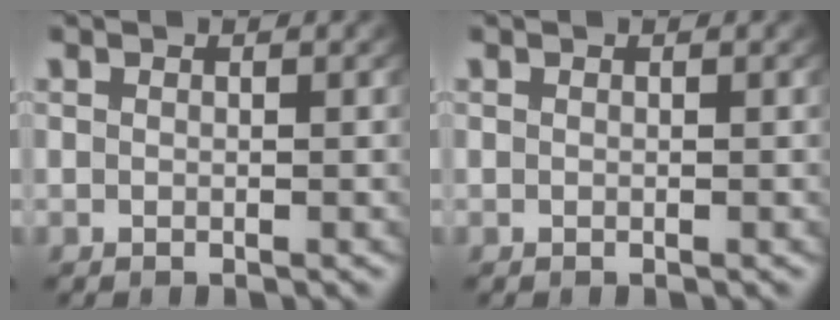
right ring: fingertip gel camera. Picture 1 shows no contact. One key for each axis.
{"total": 0.0}